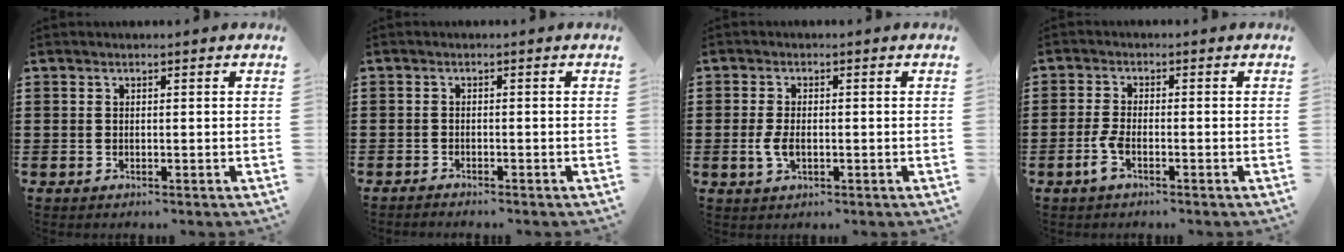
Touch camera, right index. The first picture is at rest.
{"total": 1.1, "force": [-1.1, 0.0, -0.2], "torque": [0.001, 0.003, -0.023]}
{"total": 3.2, "force": [-0.5, 1.6, 2.7], "torque": [-0.072, -0.007, -0.015]}
{"total": 3.0, "force": [-1.4, 0.8, 2.5], "torque": [-0.064, -0.006, -0.032]}